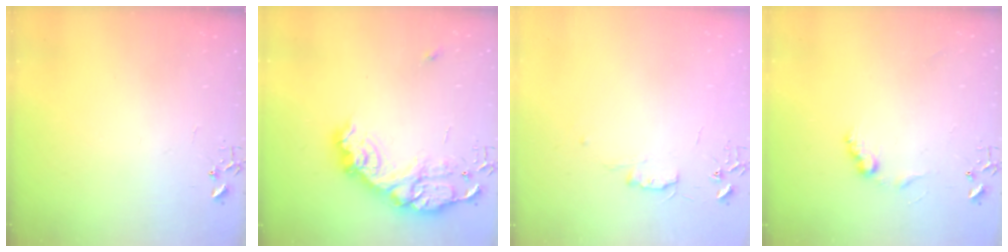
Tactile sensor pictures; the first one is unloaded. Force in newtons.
{"total": 18.7, "press": 18.7, "slide": 1.3}
{"total": 5.8, "press": 5.7, "slide": 0.7}
{"total": 7.9, "press": 7.9, "slide": 0.5}